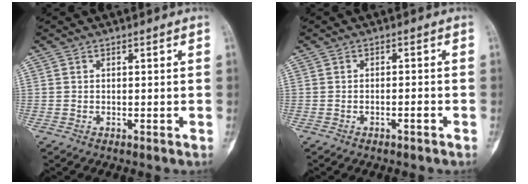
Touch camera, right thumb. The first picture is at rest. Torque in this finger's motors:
{"motor_torque": [-0.25, 0.06, -0.16, -0.07, 0.01]}